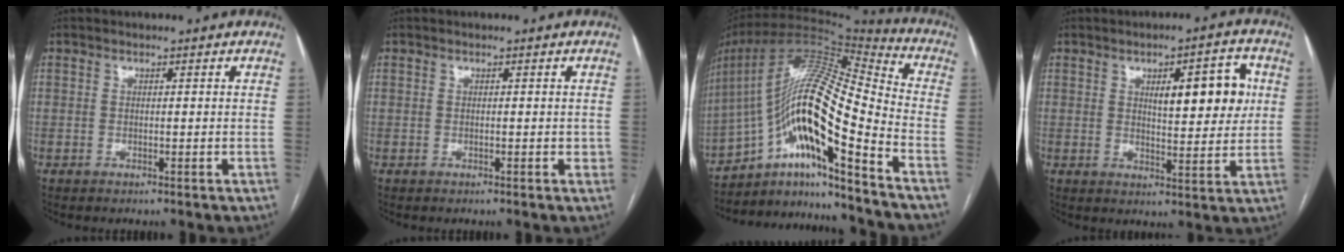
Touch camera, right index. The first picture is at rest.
{"total": 1.0, "force": [0.1, 0.6, 0.7], "torque": [-0.008, 0.004, 0.002]}
{"total": 21.4, "force": [-11.0, 2.2, 18.2], "torque": [-0.347, 0.016, -0.193]}
{"total": 9.3, "force": [2.5, 2.8, 8.5], "torque": [-0.115, 0.011, 0.038]}